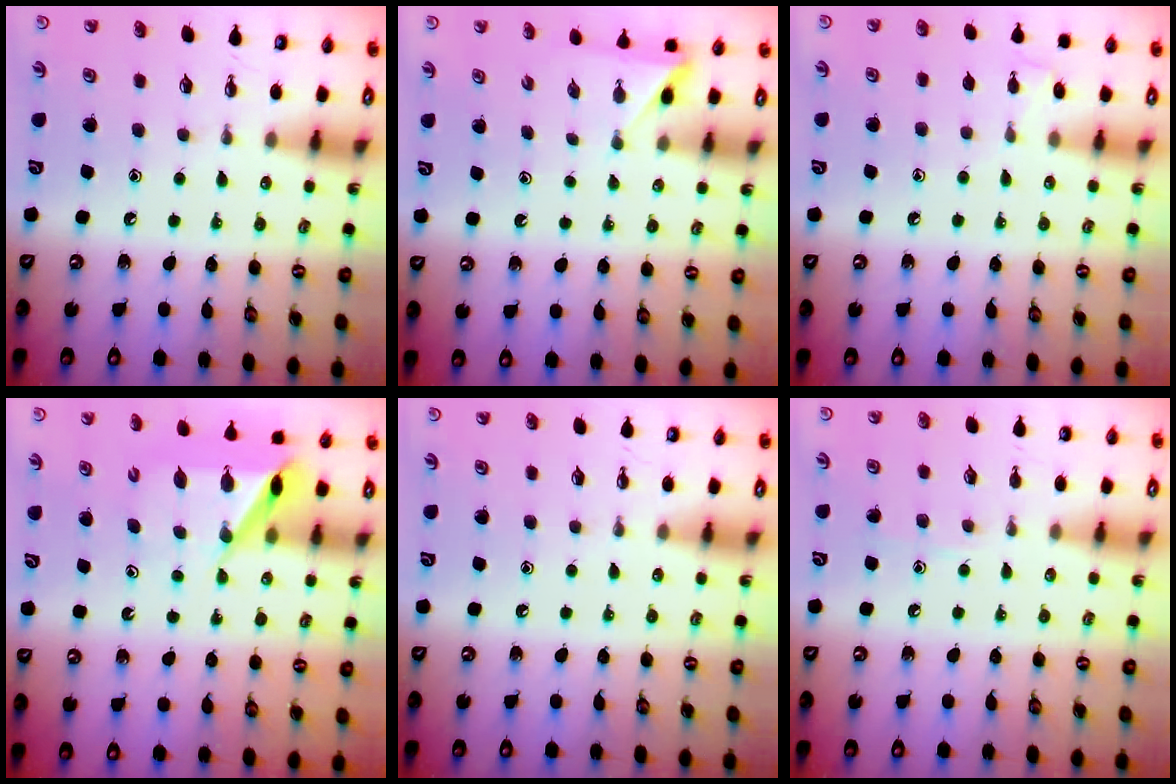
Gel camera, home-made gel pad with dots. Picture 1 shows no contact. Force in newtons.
{"total": 3.0, "press": 3.0, "slide": 0.3}
{"total": 5.3, "press": 5.3, "slide": 0.6}
{"total": 8.1, "press": 8.1, "slide": 0.3}
{"total": 0.0}
{"total": 5.0, "press": 5.0, "slide": 0.6}